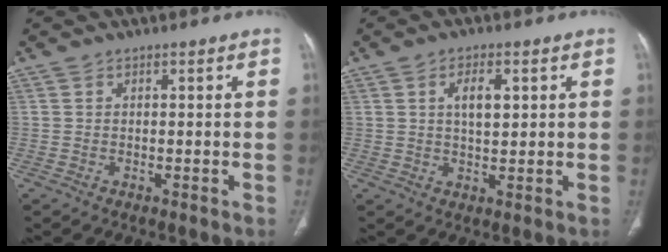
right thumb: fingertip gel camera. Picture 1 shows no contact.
{"total": 5.1, "force": [1.6, 2.2, 4.3], "torque": [-0.069, -0.005, 0.029]}